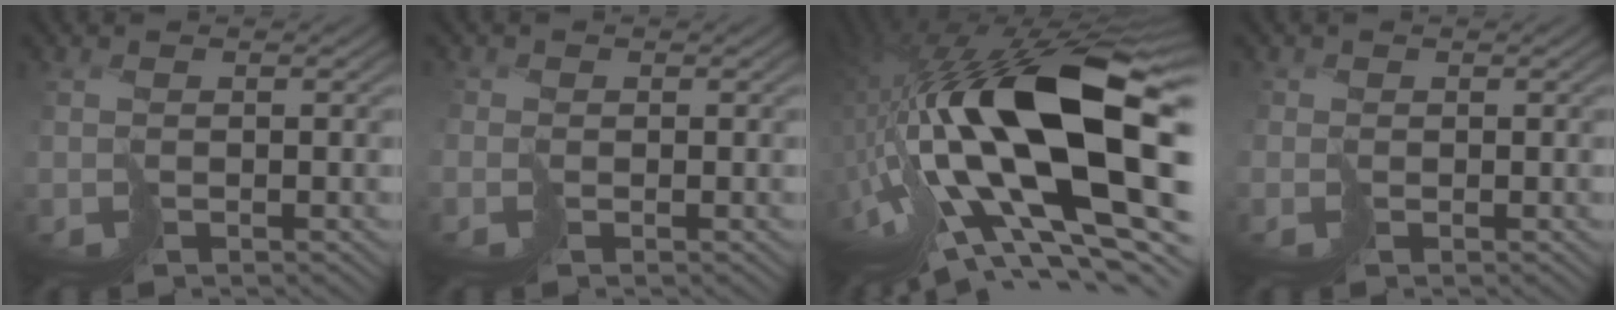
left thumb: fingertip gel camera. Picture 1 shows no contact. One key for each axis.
{"total": 1.1, "fx": -0.3, "fy": 0.6, "fz": -0.8, "tx": 0.022, "ty": 0.002, "tz": -0.017}
{"total": 21.0, "fx": -0.8, "fy": 7.9, "fz": 19.4, "tx": -0.355, "ty": -0.002, "tz": -0.017}
{"total": 0.9, "fx": 0.0, "fy": 0.4, "fz": -0.8, "tx": 0.021, "ty": 0.001, "tz": -0.007}